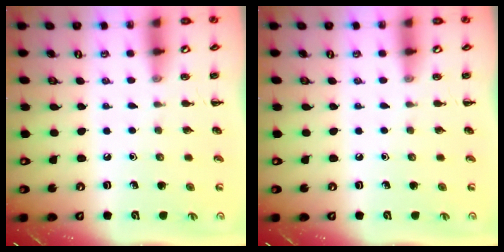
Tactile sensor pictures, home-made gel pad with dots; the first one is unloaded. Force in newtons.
{"total": 0.0}